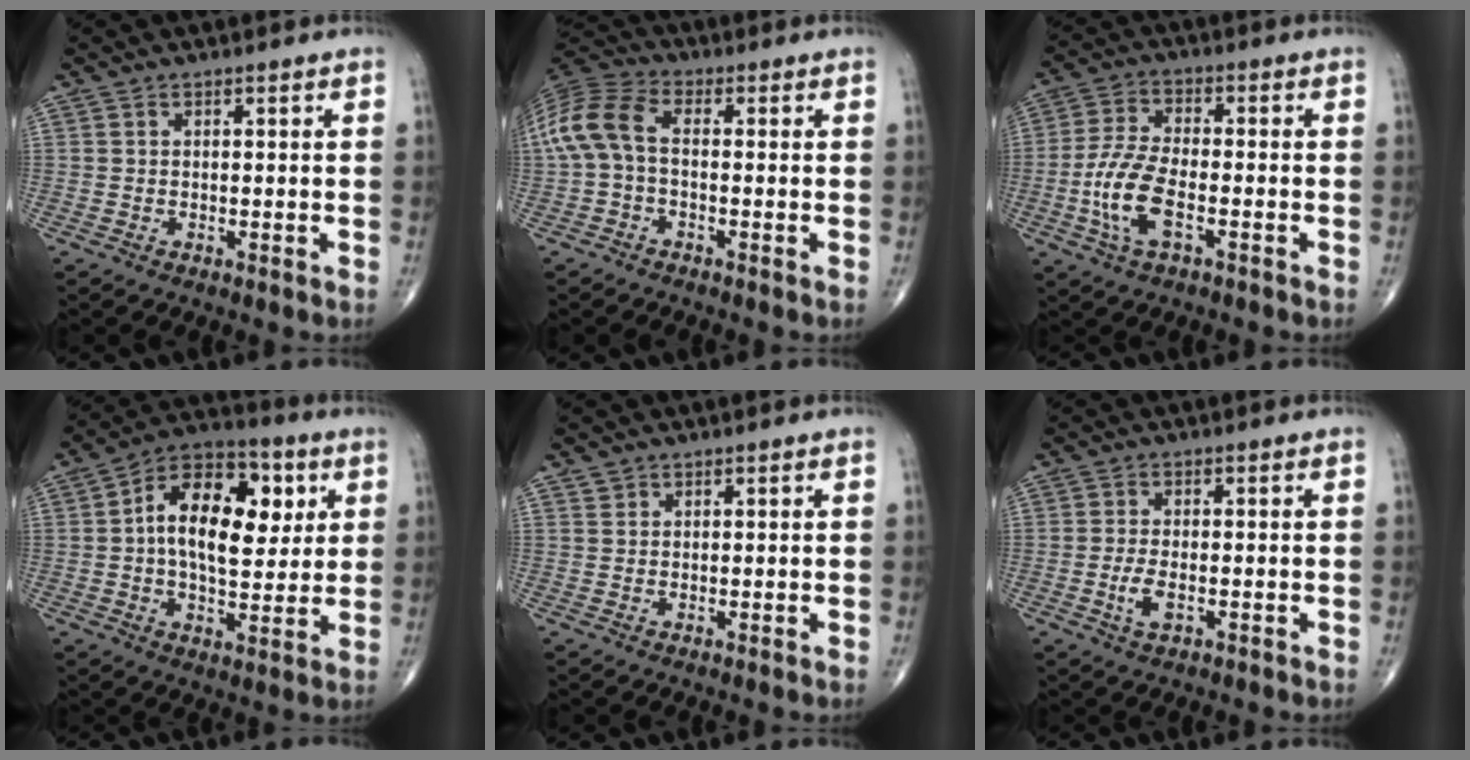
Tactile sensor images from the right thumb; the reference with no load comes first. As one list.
[{"total": 9.6, "force": [-0.5, 5.4, 7.9], "torque": [-0.177, 0.029, -0.020]}, {"total": 9.8, "force": [-3.1, 4.2, 8.3], "torque": [-0.185, 0.015, -0.062]}, {"total": 17.3, "force": [3.5, 10.0, 13.7], "torque": [-0.187, 0.009, 0.047]}, {"total": 1.0, "force": [0.7, 0.7, 0.0], "torque": [0.012, -0.003, 0.008]}, {"total": 3.6, "force": [-1.0, 1.6, 3.0], "torque": [-0.066, 0.000, -0.018]}]